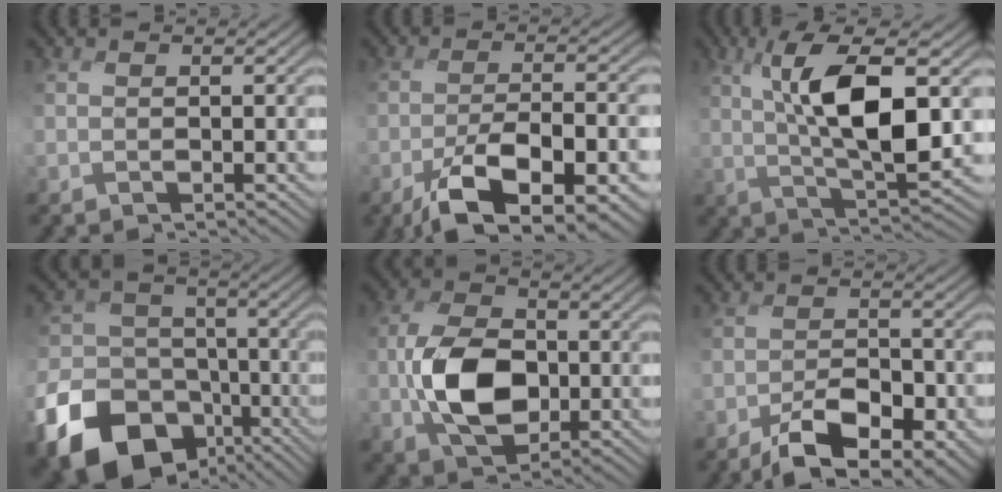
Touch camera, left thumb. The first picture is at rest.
{"total": 11.1, "force": [-6.6, 3.9, 8.0], "torque": [-0.142, -0.014, -0.110]}
{"total": 10.6, "force": [2.0, 3.5, 9.8], "torque": [-0.180, -0.001, 0.031]}
{"total": 21.3, "force": [-11.9, 16.0, 7.4], "torque": [-0.177, -0.084, -0.195]}
{"total": 9.1, "force": [-2.0, 5.9, 6.6], "torque": [-0.147, -0.002, -0.046]}
{"total": 7.1, "force": [-4.6, 3.2, 4.2], "torque": [-0.070, -0.007, -0.084]}